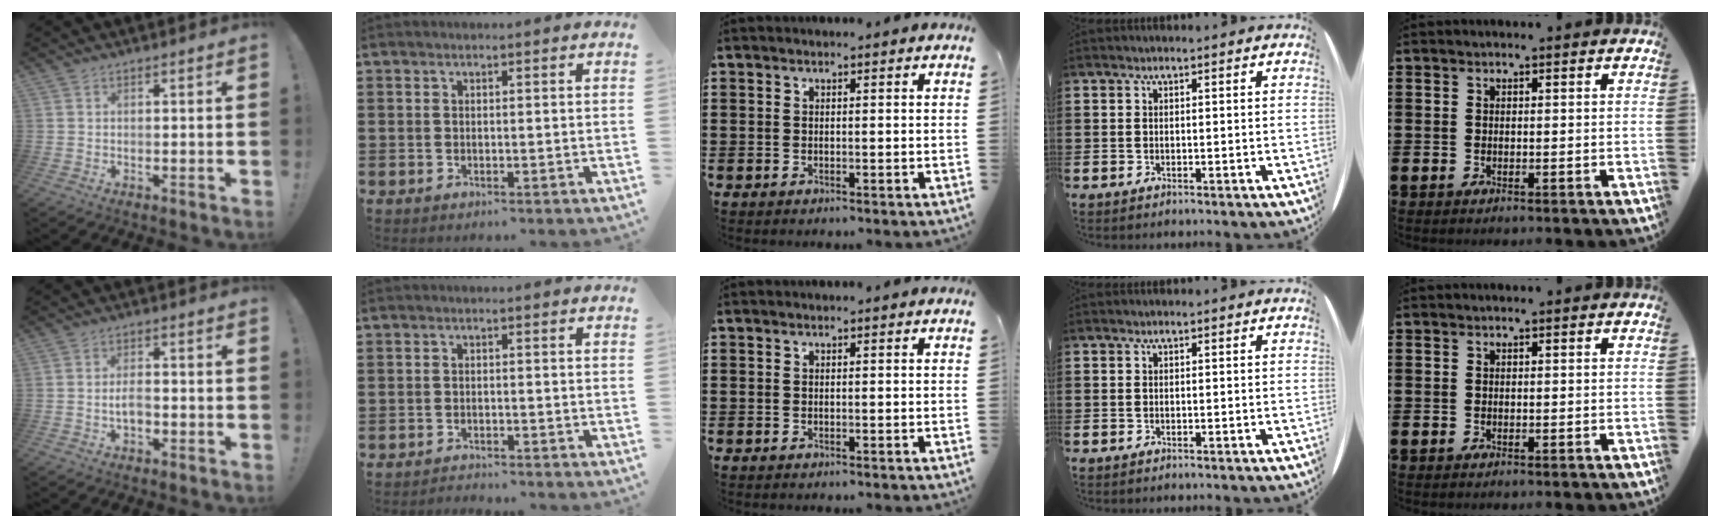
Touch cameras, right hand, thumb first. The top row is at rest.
{"thumb": {"total": 3.9, "force": [-1.1, 1.7, 3.4], "torque": [-0.065, 0.006, -0.021]}, "index": {"total": 1.4, "force": [-1.4, 0.0, -0.1], "torque": [-0.003, 0.001, -0.029]}}